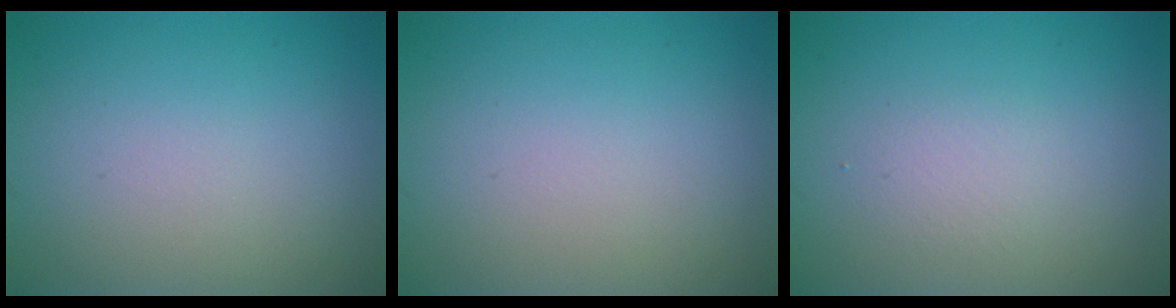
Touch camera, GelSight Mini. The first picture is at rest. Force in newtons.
{"total": 0.0}
{"total": 1.4, "press": 1.4, "slide": 0.1}